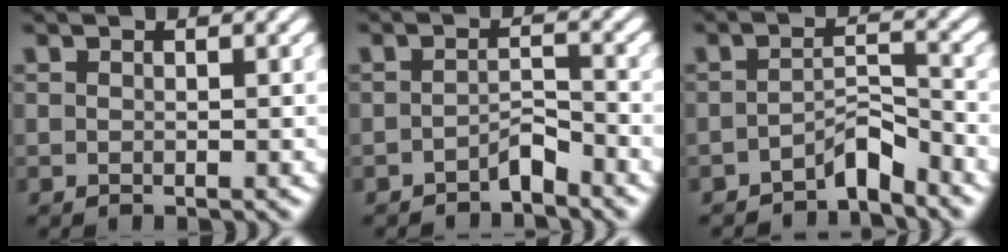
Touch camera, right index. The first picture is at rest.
{"total": 1.9, "force": [-1.8, -0.3, 0.6], "torque": [0.005, -0.007, -0.029]}
{"total": 3.0, "force": [-2.7, -0.1, 1.2], "torque": [0.004, -0.006, -0.044]}